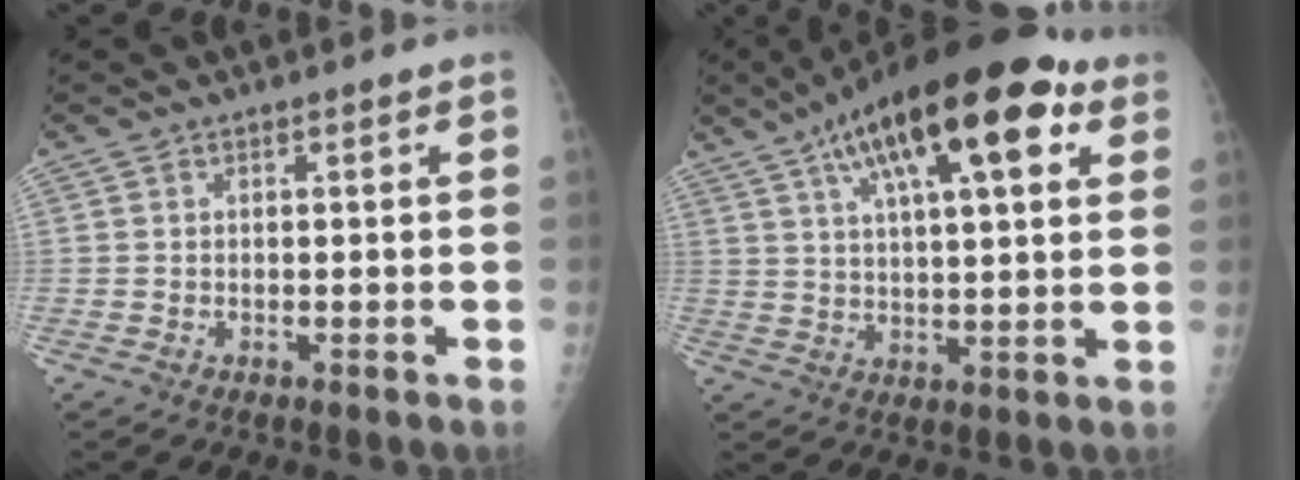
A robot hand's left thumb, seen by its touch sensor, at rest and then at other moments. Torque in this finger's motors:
{"motor_torque": [0.44, 0.51, 1.70, -1.07, 0.48]}